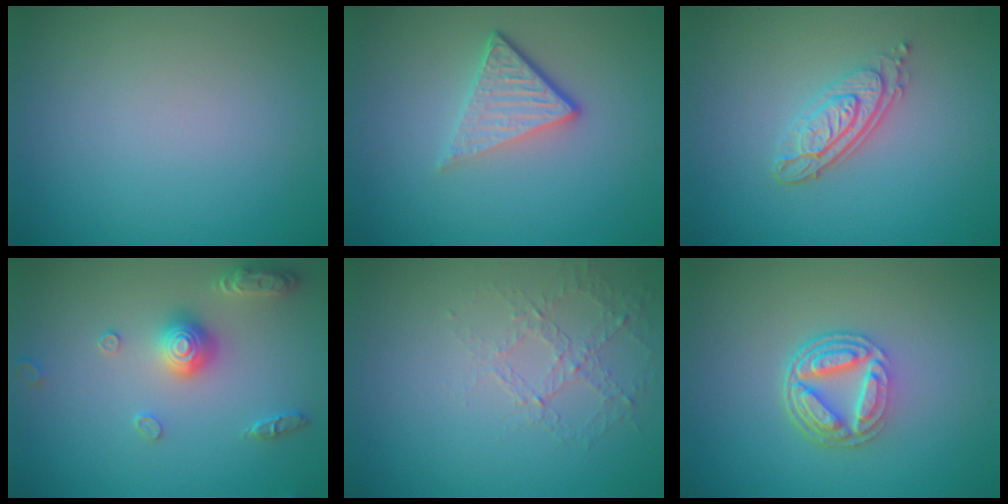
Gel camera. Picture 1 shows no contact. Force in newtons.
{"total": 4.1, "press": 2.8, "slide": 3.1}
{"total": 3.3, "press": 2.7, "slide": 1.9}
{"total": 3.2, "press": 3.2, "slide": 0.4}
{"total": 1.4, "press": 0.8, "slide": 1.2}
{"total": 5.1, "press": 3.6, "slide": 3.6}